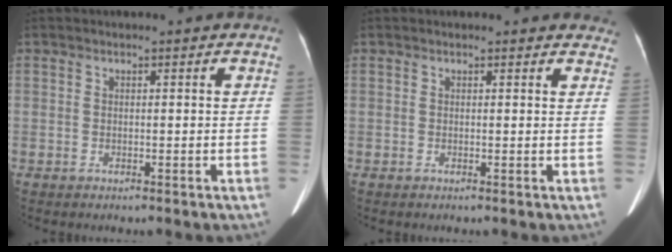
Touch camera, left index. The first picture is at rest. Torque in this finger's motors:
{"motor_torque": [0.62, -0.90, 0.21, 0.01]}